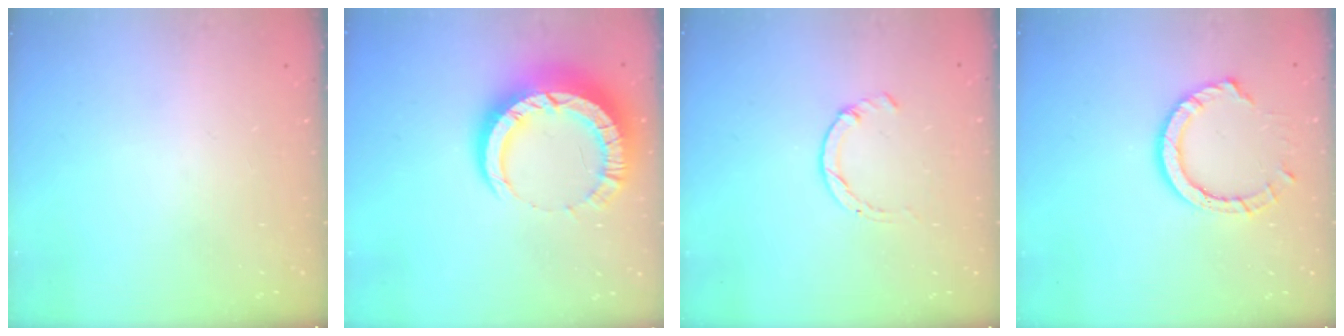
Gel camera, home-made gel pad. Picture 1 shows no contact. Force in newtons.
{"total": 12.7, "press": 12.6, "slide": 1.3}
{"total": 1.7, "press": 1.7, "slide": 0.3}
{"total": 9.4, "press": 9.3, "slide": 0.7}